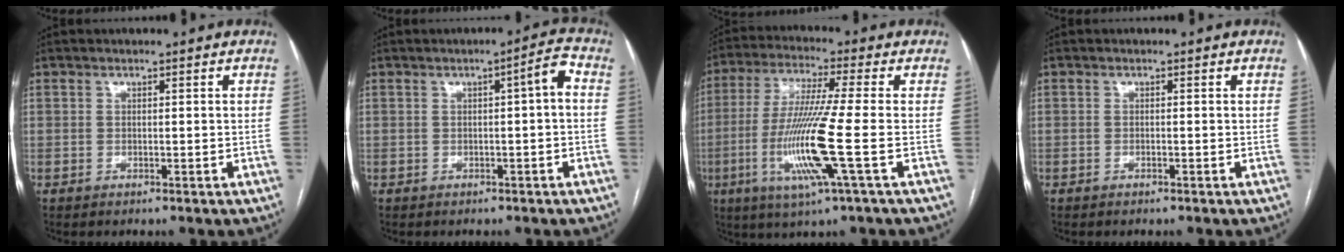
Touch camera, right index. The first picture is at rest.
{"total": 3.2, "force": [-0.1, 0.1, 3.2], "torque": [-0.043, 0.010, -0.002]}
{"total": 13.2, "force": [-3.4, -1.1, 12.7], "torque": [-0.264, -0.021, -0.071]}
{"total": 0.0}